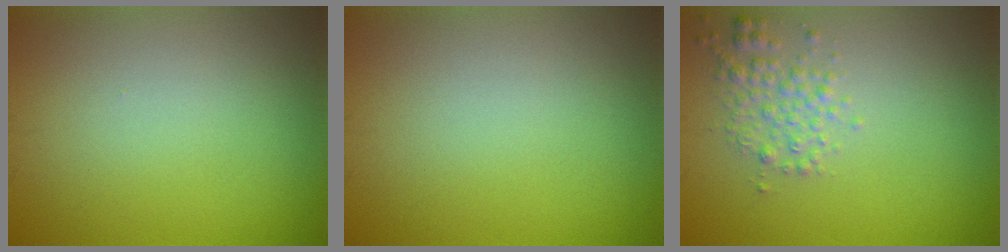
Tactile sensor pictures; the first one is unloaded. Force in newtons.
{"total": 0.0}
{"total": 2.4, "press": 2.4, "slide": 0.0}